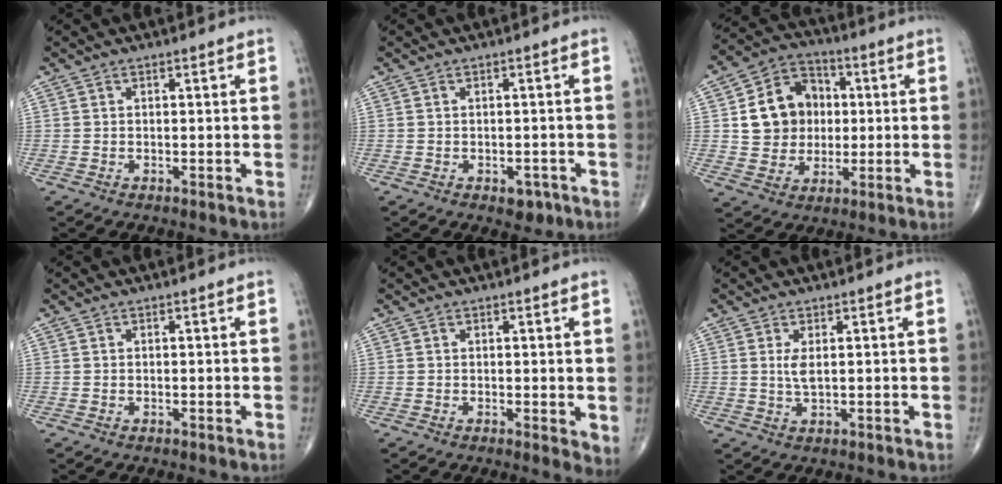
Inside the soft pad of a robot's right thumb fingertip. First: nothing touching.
{"total": 3.0, "force": [-1.5, 1.9, 1.7], "torque": [-0.002, 0.003, -0.016]}
{"total": 13.2, "force": [1.4, 11.3, 6.7], "torque": [-0.073, 0.016, 0.024]}
{"total": 0.0}
{"total": 2.8, "force": [0.3, 1.1, 2.6], "torque": [-0.033, -0.011, 0.003]}
{"total": 2.4, "force": [0.6, 0.8, 2.2], "torque": [-0.049, -0.005, 0.016]}